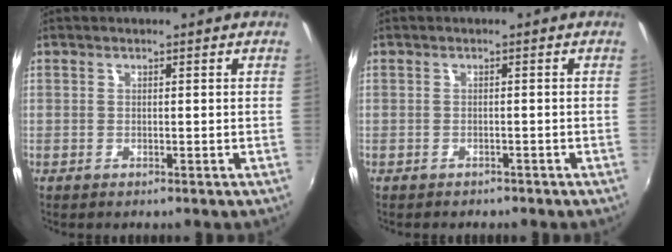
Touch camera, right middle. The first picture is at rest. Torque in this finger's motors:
{"motor_torque": [-0.89, -0.84, -0.43, -0.03]}